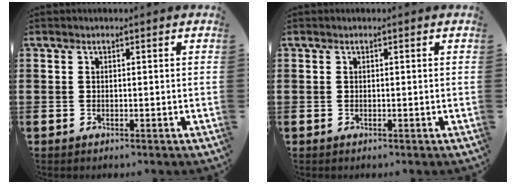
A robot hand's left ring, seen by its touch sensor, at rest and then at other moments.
{"total": 0.0}